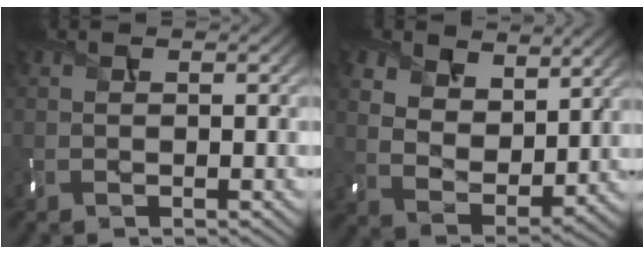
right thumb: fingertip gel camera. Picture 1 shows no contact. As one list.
[{"total": 10.1, "force": [6.7, 5.6, 5.1], "torque": [-0.136, -0.023, 0.121]}]